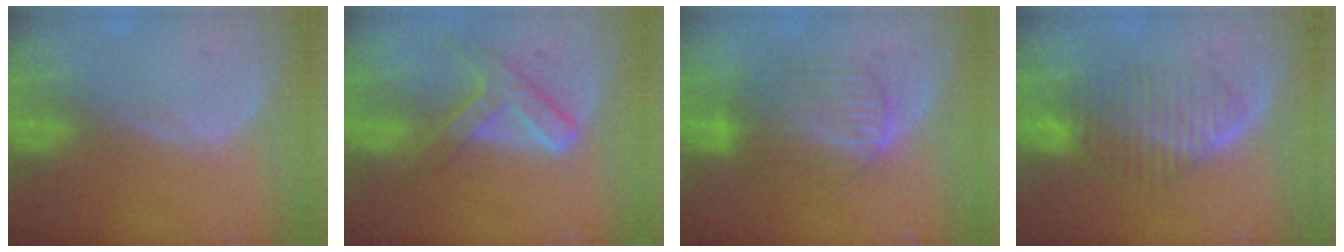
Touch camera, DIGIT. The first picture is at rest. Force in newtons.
{"total": 7.2, "press": 6.0, "slide": 4.0}
{"total": 6.7, "press": 6.7, "slide": 0.3}
{"total": 7.2, "press": 6.6, "slide": 2.7}